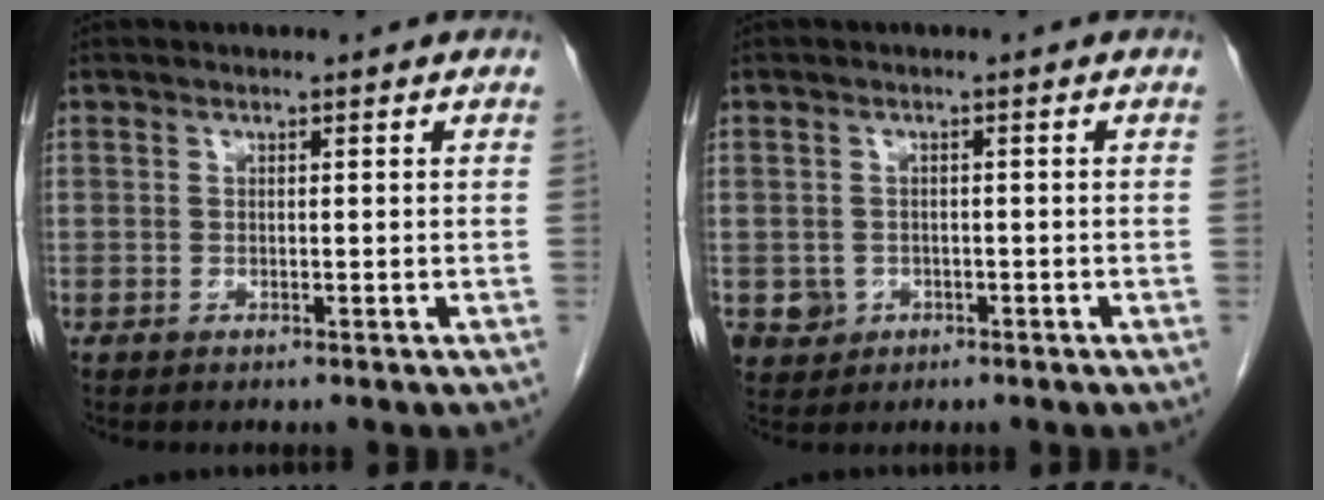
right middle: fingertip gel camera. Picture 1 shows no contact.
{"total": 3.4, "force": [-1.2, 3.2, 0.4], "torque": [-0.008, 0.005, -0.015]}